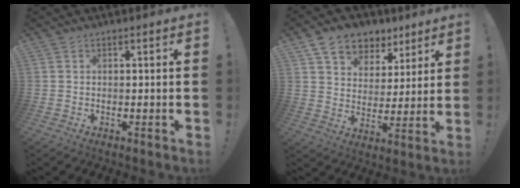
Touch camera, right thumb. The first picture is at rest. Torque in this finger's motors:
{"motor_torque": [0.44, 2.54, 0.74, 0.35, 0.01]}